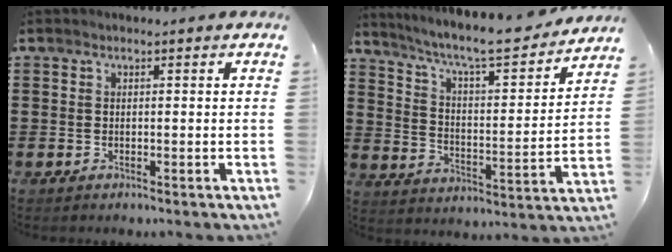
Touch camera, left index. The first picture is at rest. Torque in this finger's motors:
{"motor_torque": [2.14, 0.00, 0.41, 0.21]}